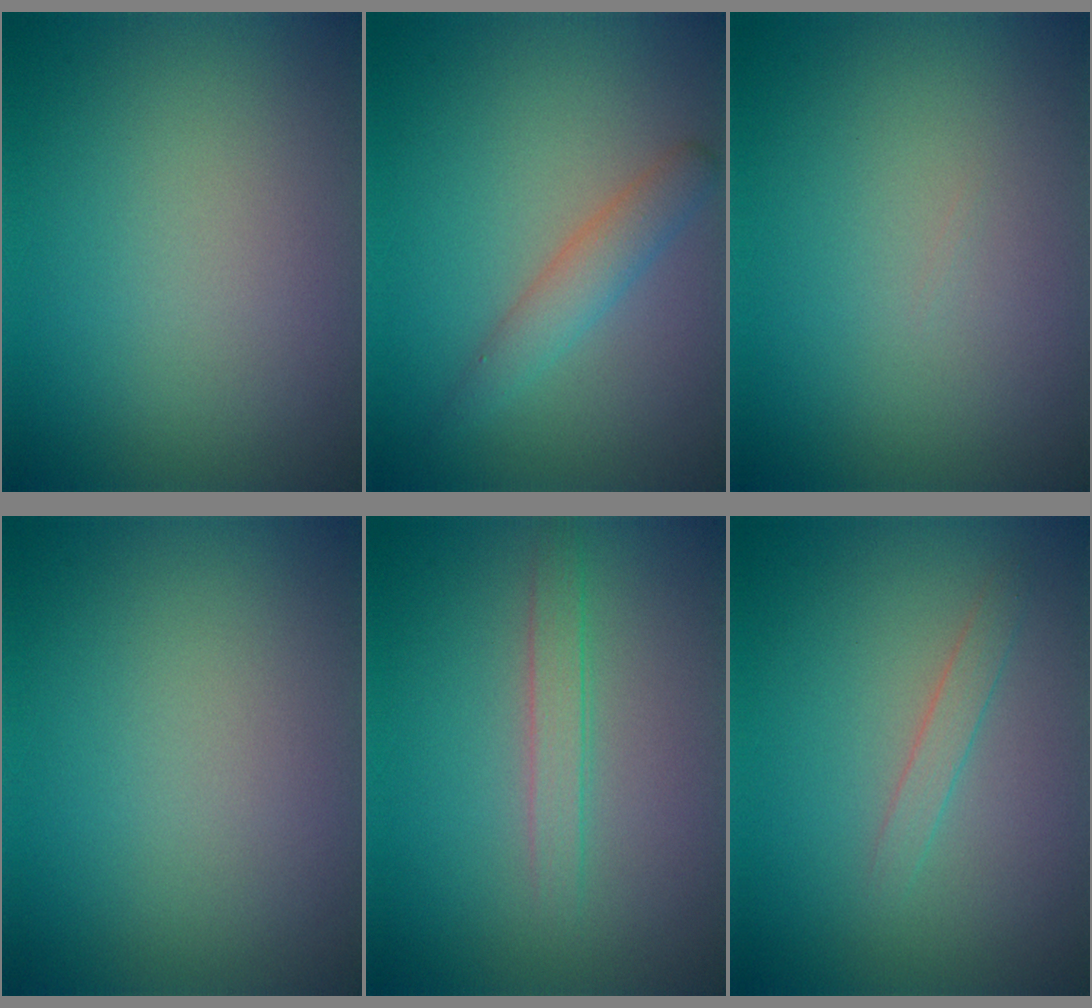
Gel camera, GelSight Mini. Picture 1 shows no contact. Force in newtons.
{"total": 2.3, "press": 2.3, "slide": 0.2}
{"total": 0.0}
{"total": 0.0}
{"total": 1.8, "press": 1.7, "slide": 0.2}
{"total": 1.2, "press": 1.2, "slide": 0.1}